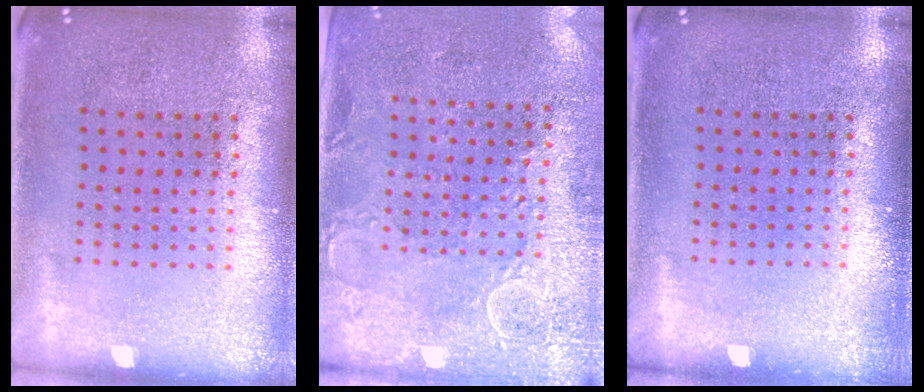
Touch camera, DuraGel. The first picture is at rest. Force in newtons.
{"total": 2.9, "press": 2.6, "slide": 1.2}
{"total": 0.6, "press": 0.6, "slide": 0.1}